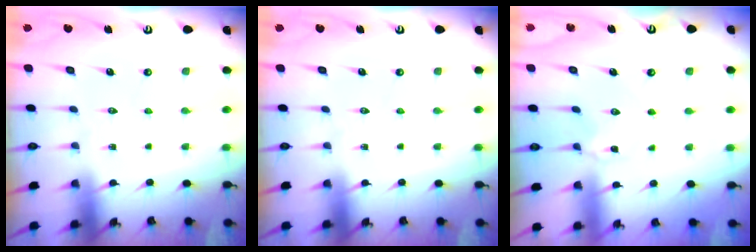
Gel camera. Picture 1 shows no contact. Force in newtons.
{"total": 0.0}
{"total": 2.5, "press": 2.5, "slide": 0.3}